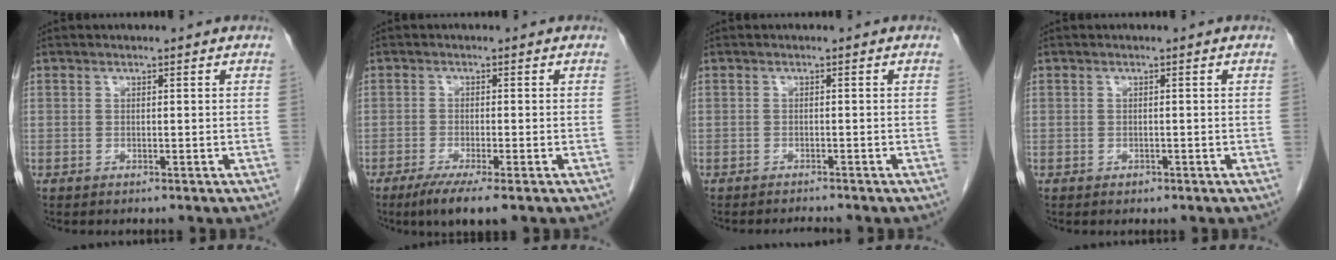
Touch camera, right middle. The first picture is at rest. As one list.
[{"total": 5.4, "force": [-3.4, 0.4, 4.1], "torque": [-0.070, -0.016, -0.058]}, {"total": 1.6, "force": [-1.5, -0.2, 0.1], "torque": [-0.003, -0.007, -0.022]}, {"total": 0.5, "force": [-0.3, 0.4, 0.1], "torque": [-0.005, 0.001, -0.004]}]